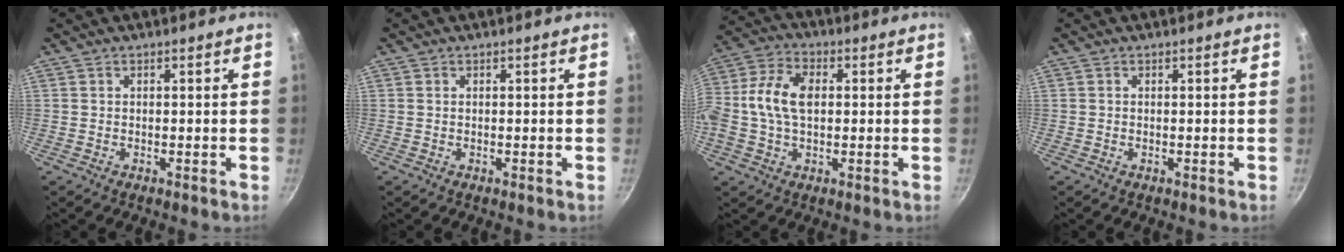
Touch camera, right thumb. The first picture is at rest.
{"total": 0.0}
{"total": 11.3, "force": [0.7, 7.1, 8.7], "torque": [-0.168, 0.024, -0.003]}
{"total": 0.0}